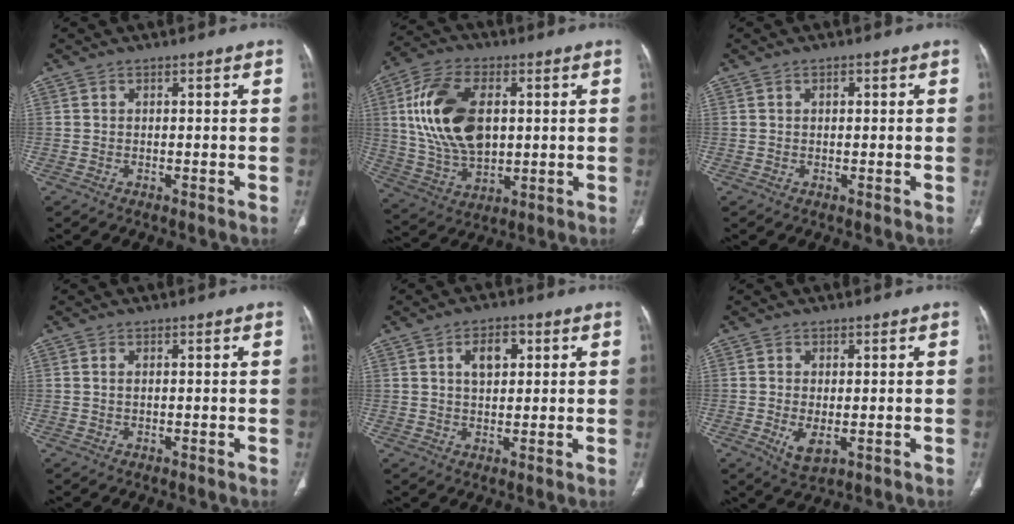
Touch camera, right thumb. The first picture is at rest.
{"total": 18.4, "force": [3.3, 10.9, 14.4], "torque": [-0.266, -0.003, 0.068]}
{"total": 1.1, "force": [0.5, 0.6, 0.8], "torque": [-0.014, 0.002, 0.008]}
{"total": 0.7, "force": [0.3, 0.3, 0.6], "torque": [-0.016, 0.004, 0.007]}
{"total": 5.8, "force": [2.0, 3.3, 4.3], "torque": [-0.056, -0.002, 0.033]}
{"total": 4.4, "force": [-0.9, 2.1, 3.7], "torque": [-0.067, -0.011, -0.007]}